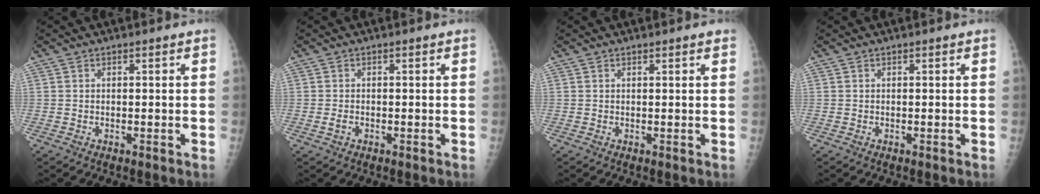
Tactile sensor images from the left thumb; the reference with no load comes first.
{"total": 1.2, "force": [-0.4, 0.8, 0.8], "torque": [-0.018, -0.001, -0.007]}
{"total": 1.0, "force": [0.9, 0.2, 0.5], "torque": [-0.003, -0.001, 0.012]}
{"total": 0.0}